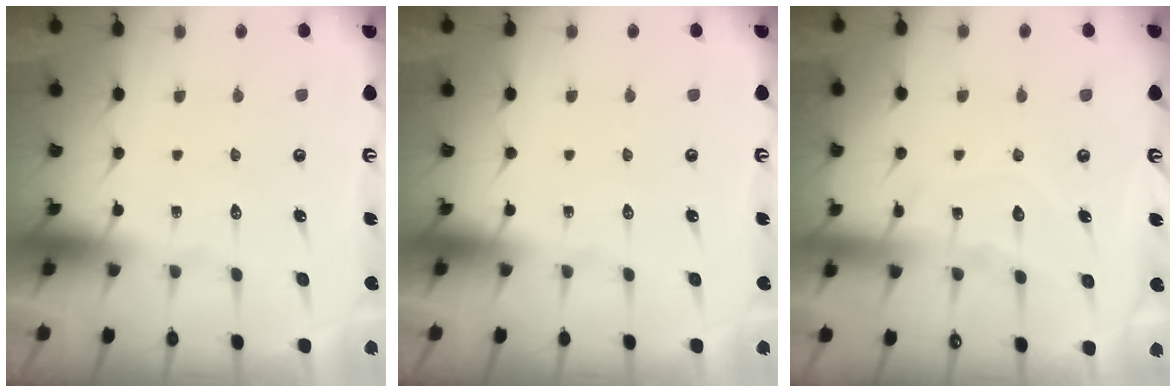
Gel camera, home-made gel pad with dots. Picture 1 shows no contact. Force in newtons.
{"total": 0.0}
{"total": 8.8, "press": 8.8, "slide": 0.9}